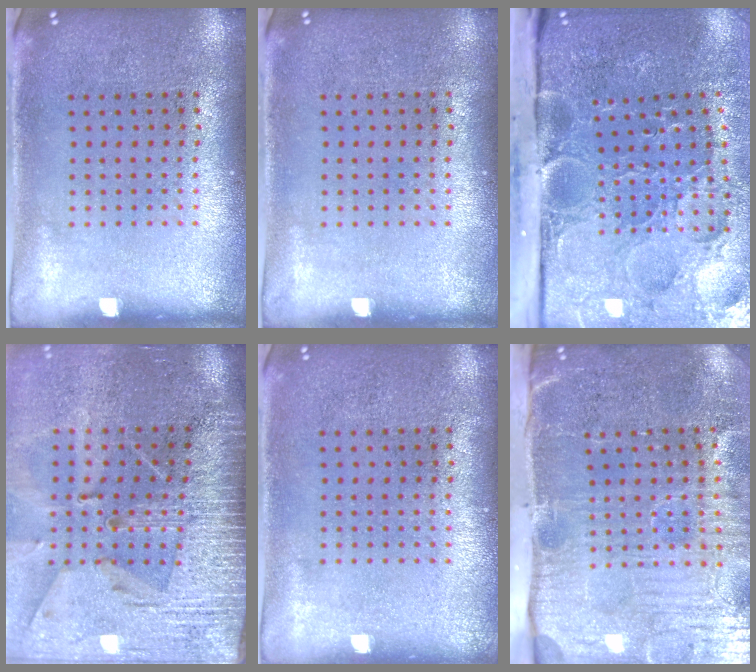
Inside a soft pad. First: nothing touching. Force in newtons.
{"total": 0.0}
{"total": 5.3, "press": 4.2, "slide": 3.3}
{"total": 4.1, "press": 3.5, "slide": 2.2}
{"total": 0.0}
{"total": 5.3, "press": 4.4, "slide": 2.9}